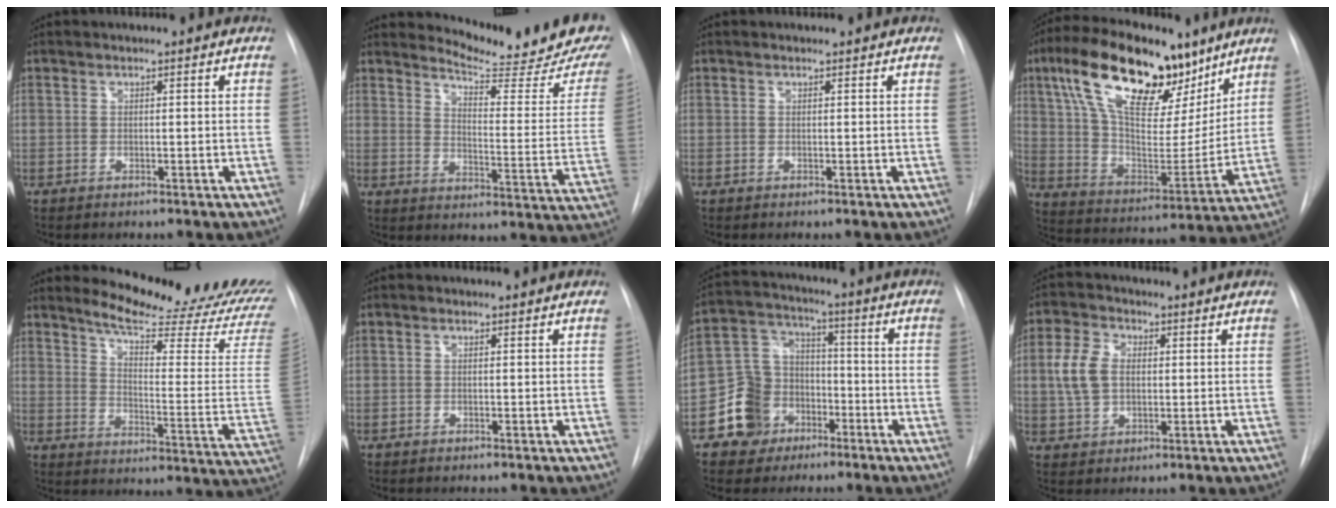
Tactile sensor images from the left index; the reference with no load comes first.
{"total": 16.4, "force": [15.6, 0.4, 5.1], "torque": [-0.072, -0.113, 0.183]}
{"total": 0.0}
{"total": 22.8, "force": [13.5, 9.1, 16.0], "torque": [-0.282, 0.027, 0.232]}
{"total": 22.3, "force": [20.5, 0.9, 8.7], "torque": [-0.125, -0.127, 0.249]}
{"total": 0.0}
{"total": 9.7, "force": [-4.8, 8.3, 1.7], "torque": [-0.032, 0.032, -0.077]}
{"total": 6.9, "force": [0.8, 4.9, 4.7], "torque": [-0.114, 0.018, 0.018]}